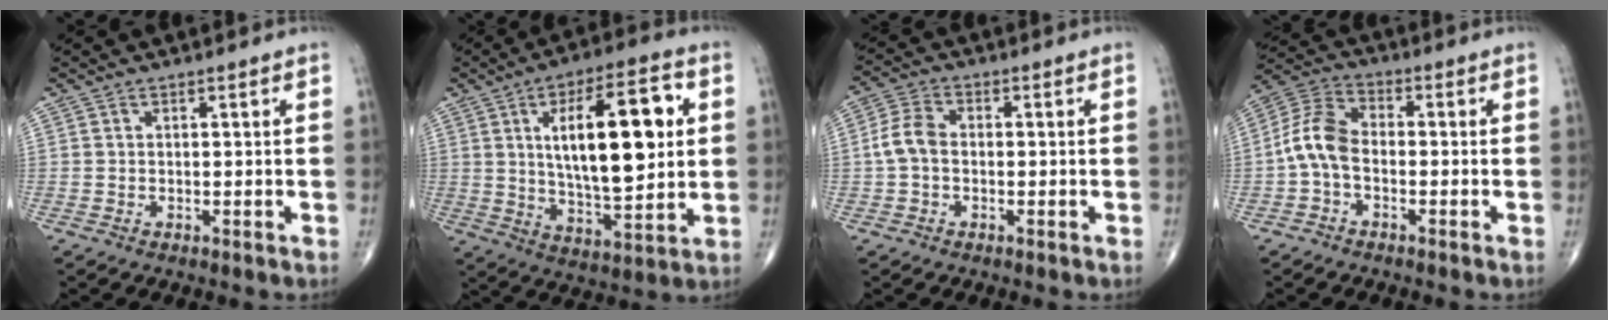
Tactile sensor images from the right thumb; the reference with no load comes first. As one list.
[{"total": 20.5, "force": [4.1, 7.8, 18.5], "torque": [-0.269, -0.006, 0.065]}, {"total": 5.4, "force": [-0.4, 3.8, 3.9], "torque": [-0.078, 0.017, -0.018]}, {"total": 8.3, "force": [-1.6, 5.2, 6.3], "torque": [-0.125, 0.029, -0.046]}]